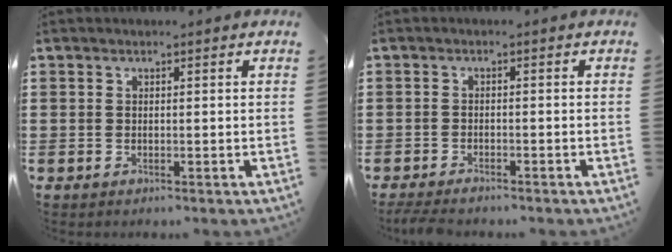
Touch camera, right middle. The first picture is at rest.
{"total": 1.5, "force": [-1.3, 0.2, 0.6], "torque": [-0.020, -0.003, -0.028]}